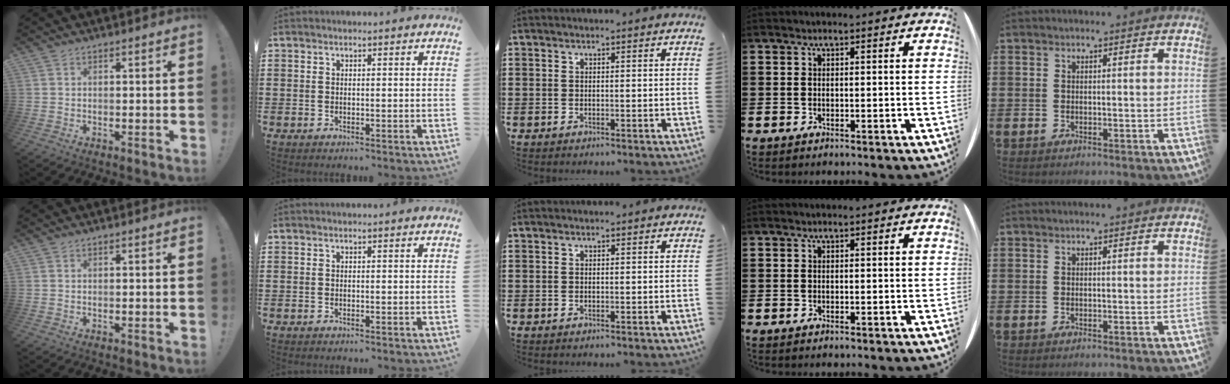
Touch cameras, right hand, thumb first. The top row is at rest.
{}